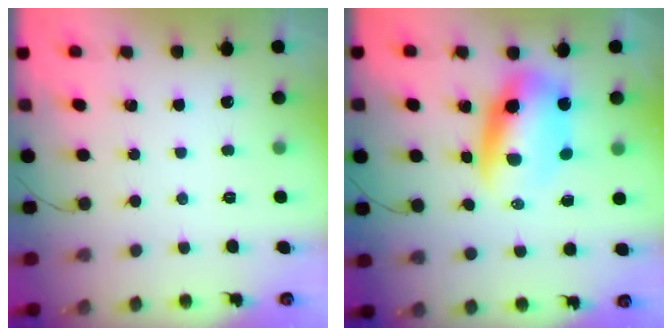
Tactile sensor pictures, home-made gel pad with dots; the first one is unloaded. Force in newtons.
{"total": 10.3, "press": 9.9, "slide": 3.0}